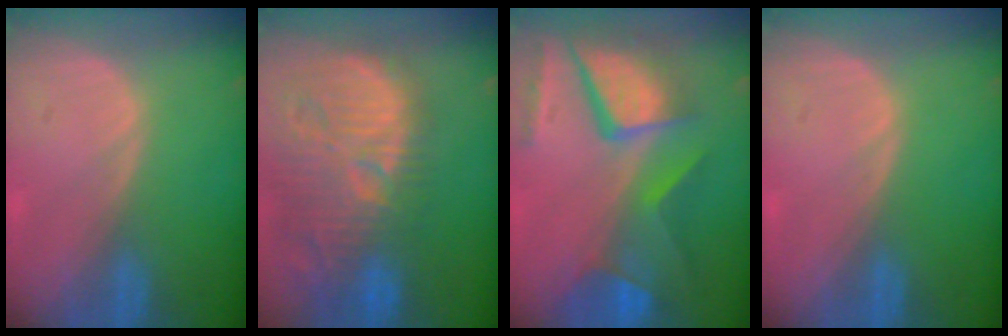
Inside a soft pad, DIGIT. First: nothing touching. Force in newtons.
{"total": 14.8, "press": 13.2, "slide": 6.8}
{"total": 12.0, "press": 9.9, "slide": 6.8}
{"total": 0.0}